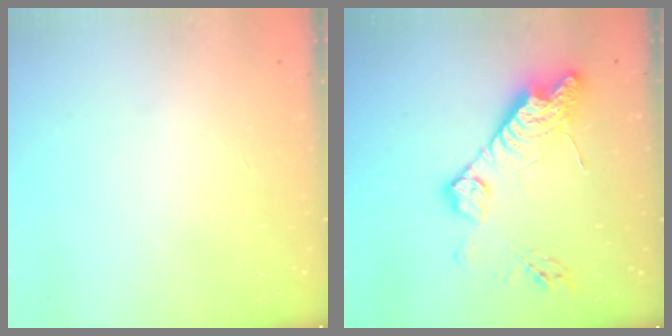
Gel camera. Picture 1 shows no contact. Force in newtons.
{"total": 15.9, "press": 15.8, "slide": 1.1}